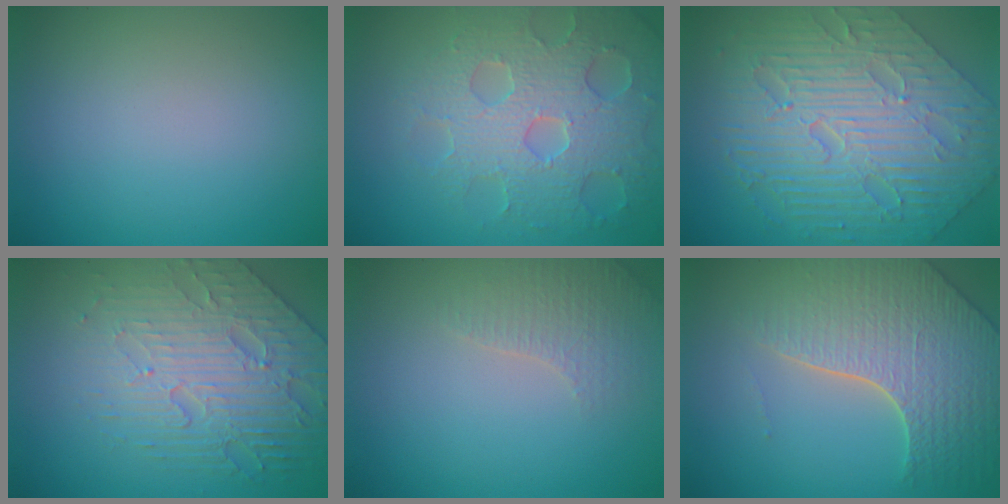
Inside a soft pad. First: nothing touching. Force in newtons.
{"total": 7.0, "press": 5.5, "slide": 4.3}
{"total": 10.4, "press": 7.1, "slide": 7.6}
{"total": 6.3, "press": 5.1, "slide": 3.7}
{"total": 2.3, "press": 2.2, "slide": 0.7}
{"total": 6.2, "press": 5.2, "slide": 3.4}